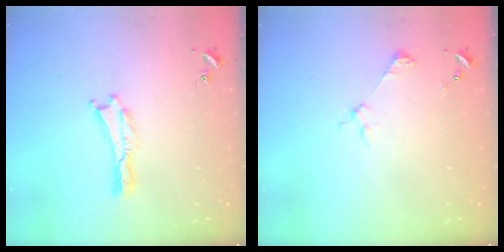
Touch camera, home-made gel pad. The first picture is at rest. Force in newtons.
{"total": 2.5, "press": 2.5, "slide": 0.2}